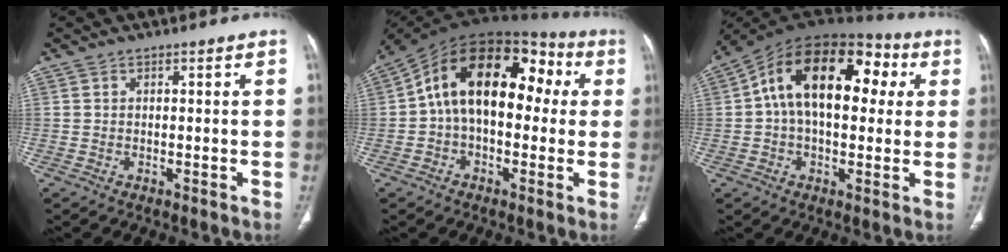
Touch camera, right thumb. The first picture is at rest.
{"total": 19.9, "force": [2.5, 11.9, 15.8], "torque": [-0.217, 0.056, 0.025]}
{"total": 20.8, "force": [3.9, 12.1, 16.4], "torque": [-0.236, 0.043, 0.051]}